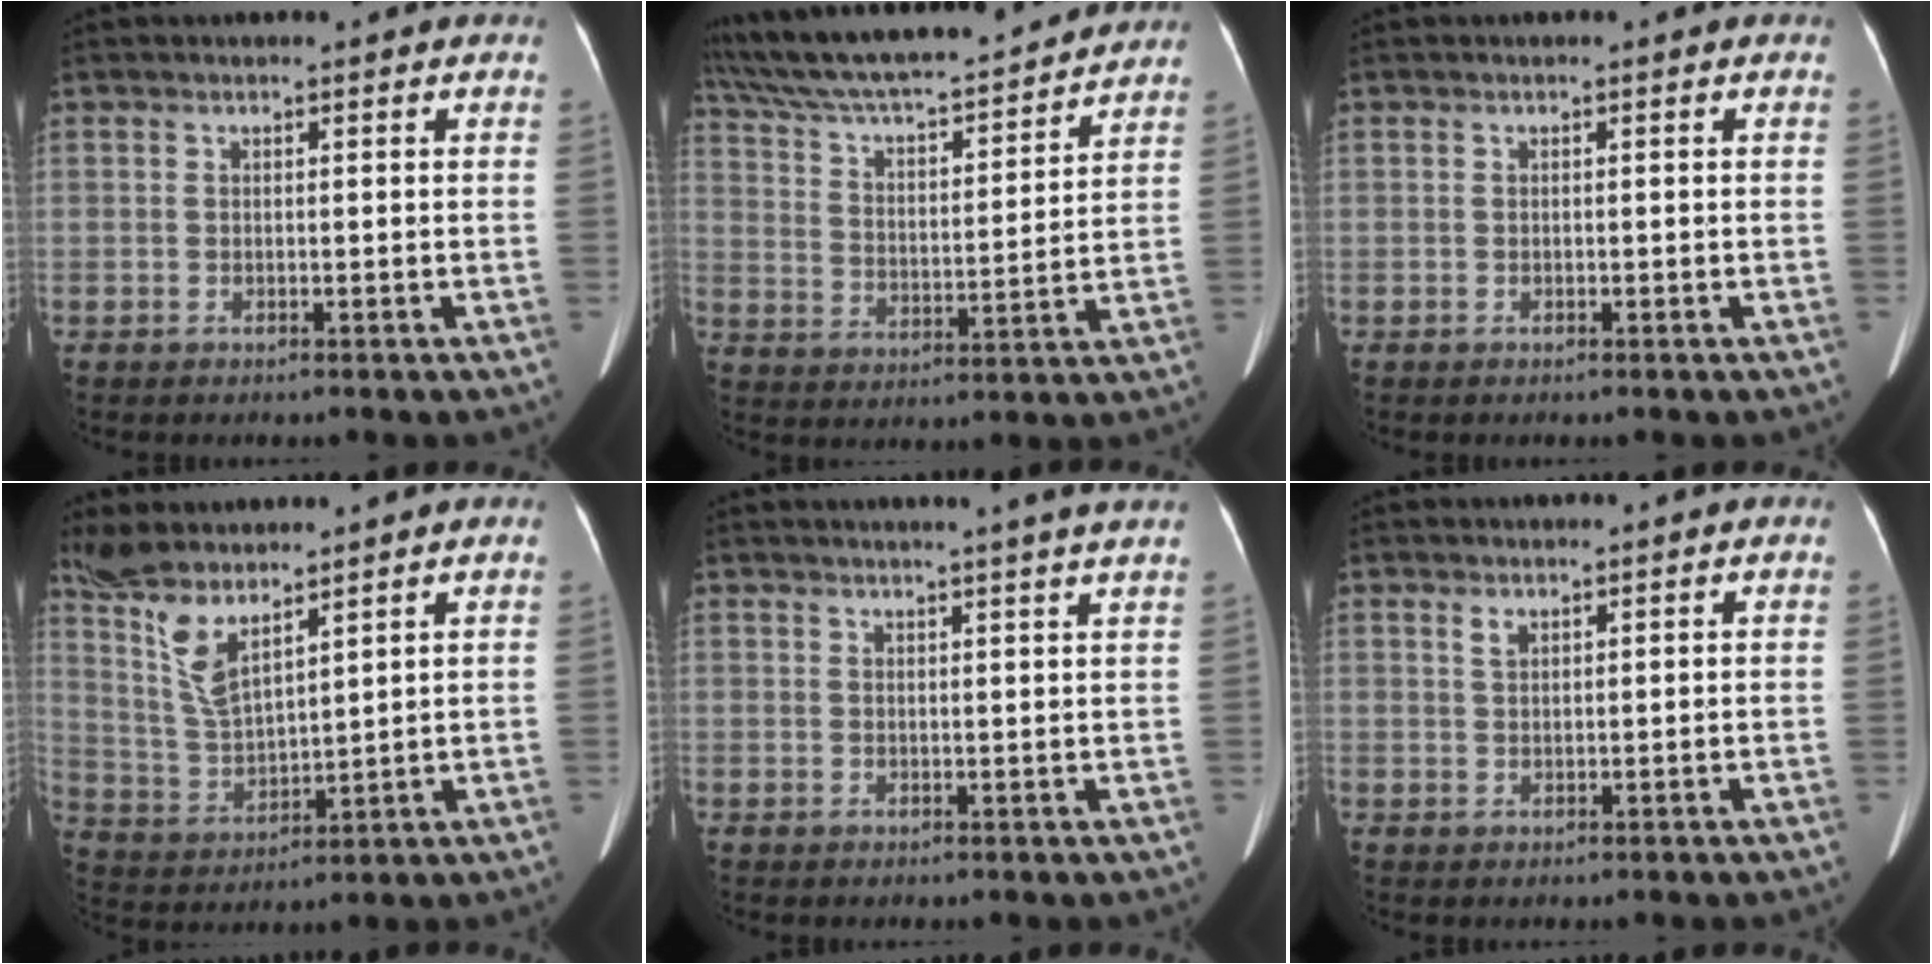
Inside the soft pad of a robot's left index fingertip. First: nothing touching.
{"total": 23.2, "force": [21.0, 2.8, 9.5], "torque": [-0.169, 0.002, 0.315]}
{"total": 0.5, "force": [-0.5, 0.0, 0.0], "torque": [0.002, -0.005, -0.004]}
{"total": 9.2, "force": [7.1, 2.0, 5.5], "torque": [-0.123, 0.000, 0.154]}
{"total": 7.8, "force": [6.8, -1.5, 3.3], "torque": [-0.034, -0.012, 0.065]}
{"total": 1.0, "force": [0.6, 0.4, 0.6], "torque": [-0.015, -0.001, 0.021]}